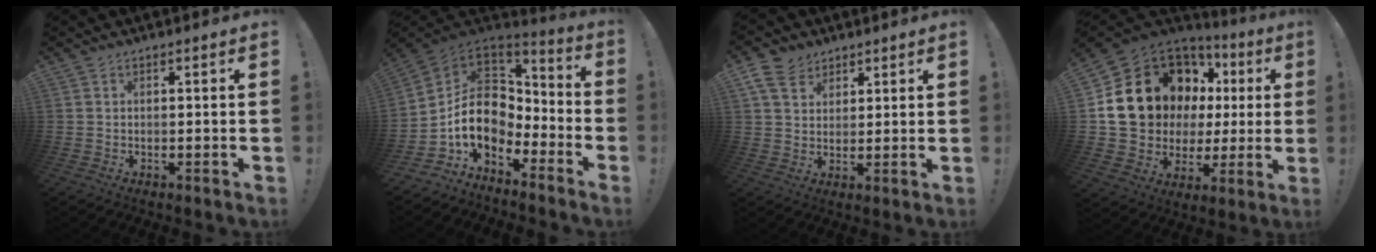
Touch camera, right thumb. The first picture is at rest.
{"total": 14.4, "force": [-1.4, 10.6, 9.6], "torque": [-0.177, -0.006, -0.017]}
{"total": 8.6, "force": [5.3, 6.1, 3.0], "torque": [-0.049, -0.026, 0.105]}
{"total": 21.4, "force": [8.0, 15.5, 12.5], "torque": [-0.205, -0.041, 0.188]}